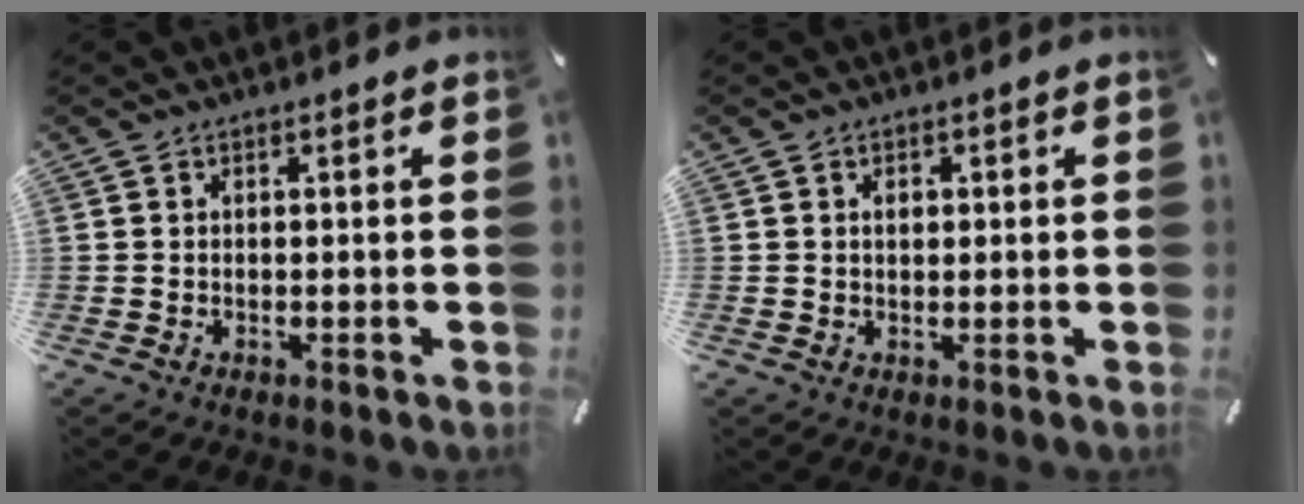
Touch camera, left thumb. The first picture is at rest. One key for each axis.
{"total": 1.9, "fx": 0.4, "fy": 1.3, "fz": 1.3, "tx": -0.011, "ty": 0.000, "tz": 0.001}